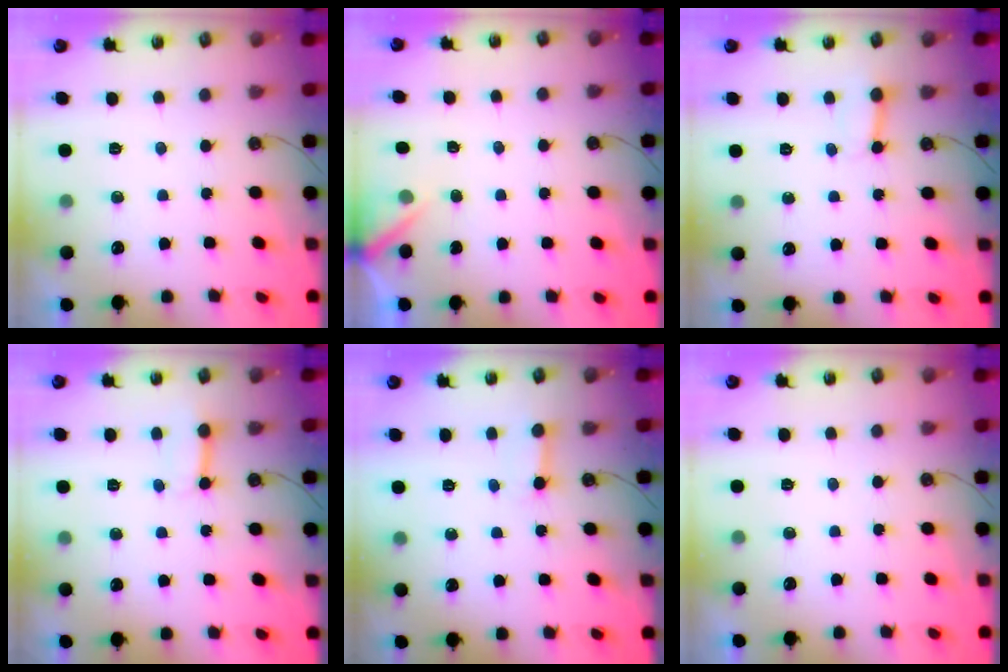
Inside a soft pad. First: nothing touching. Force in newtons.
{"total": 3.7, "press": 3.7, "slide": 0.2}
{"total": 2.5, "press": 2.5, "slide": 0.2}
{"total": 3.6, "press": 3.6, "slide": 0.1}
{"total": 3.0, "press": 2.9, "slide": 0.5}
{"total": 0.0}